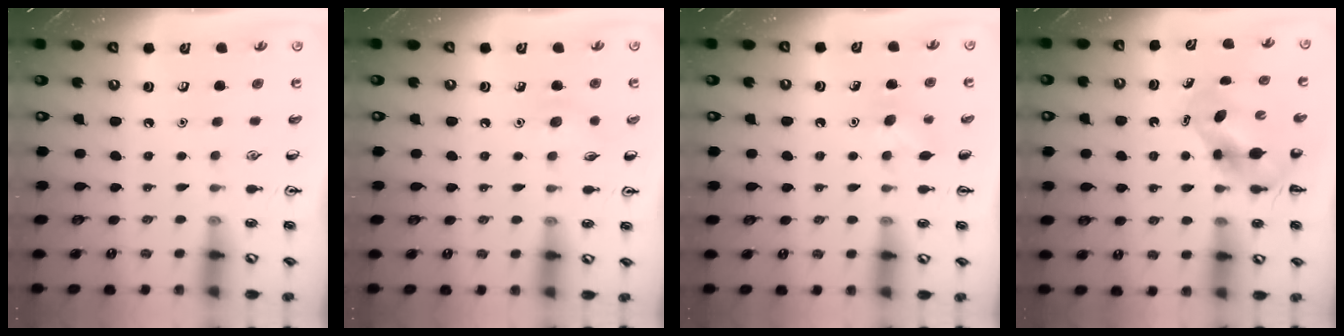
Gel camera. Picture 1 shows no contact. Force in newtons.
{"total": 5.4, "press": 5.2, "slide": 1.6}
{"total": 5.4, "press": 5.1, "slide": 1.7}
{"total": 5.1, "press": 5.1, "slide": 0.5}